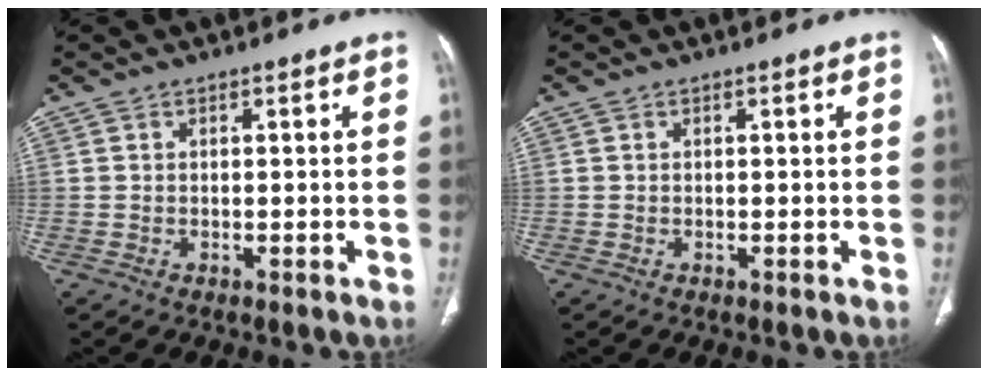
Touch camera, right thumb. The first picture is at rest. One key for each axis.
{"total": 0.0}